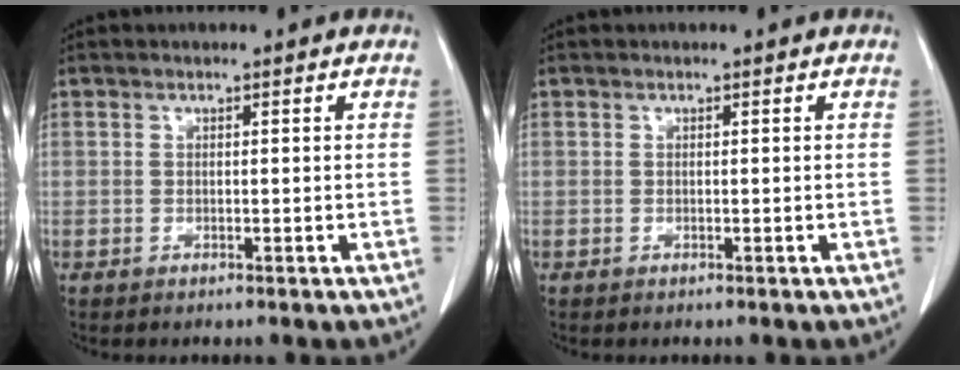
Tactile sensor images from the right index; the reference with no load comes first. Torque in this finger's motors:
{"motor_torque": [0.00, 0.00, 0.00, 0.00]}